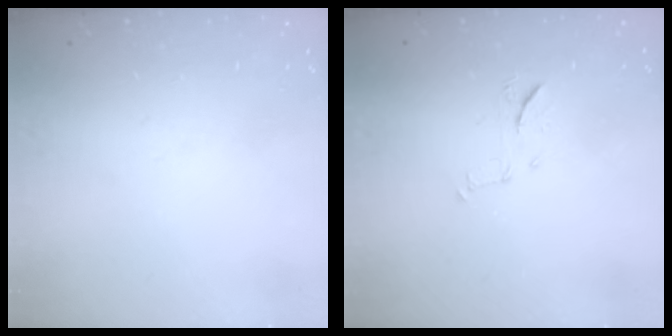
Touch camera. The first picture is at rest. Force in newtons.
{"total": 7.4, "press": 7.3, "slide": 0.6}